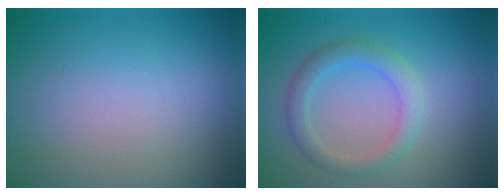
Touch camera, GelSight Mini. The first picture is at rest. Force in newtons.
{"total": 2.9, "press": 2.9, "slide": 0.4}